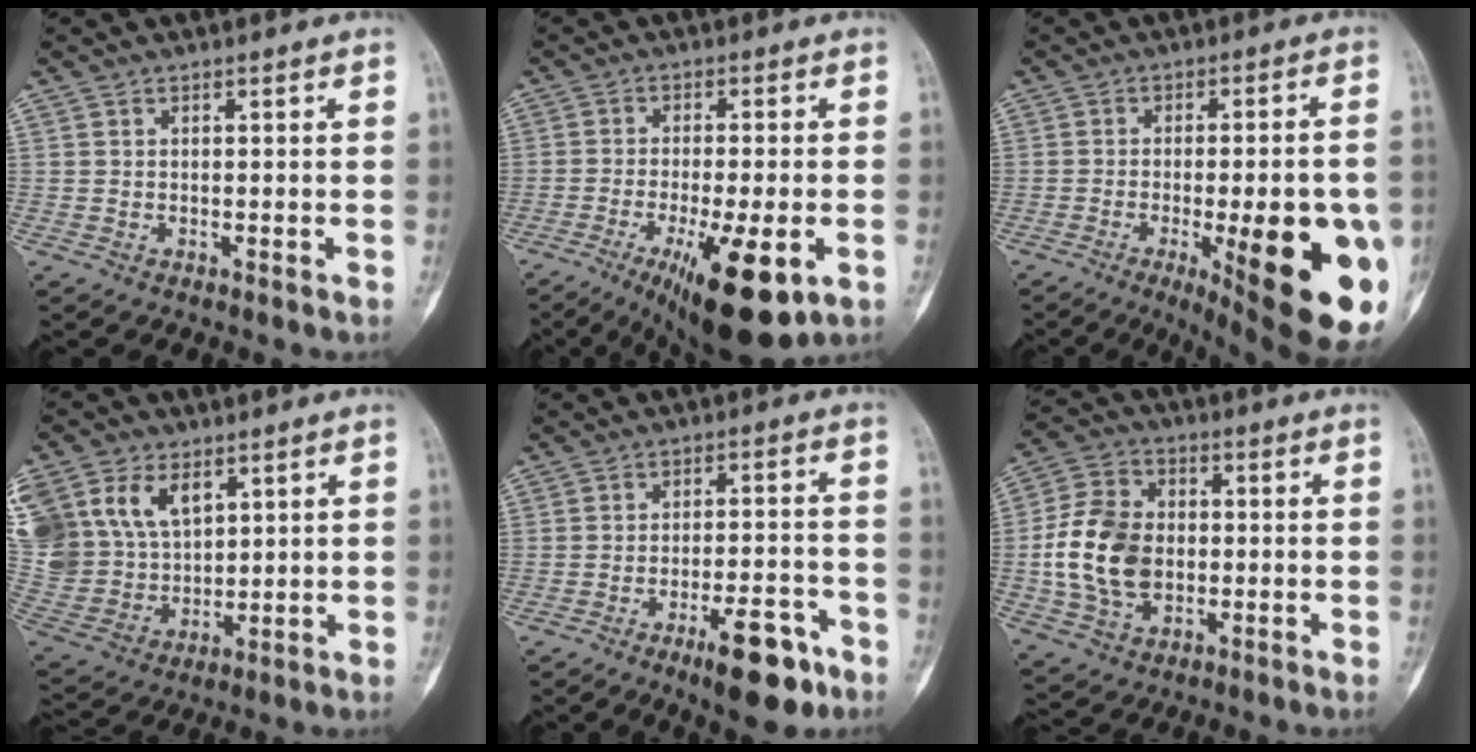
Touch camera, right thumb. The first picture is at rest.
{"total": 15.0, "force": [-6.1, 4.2, 13.1], "torque": [-0.186, -0.008, -0.081]}
{"total": 25.9, "force": [-7.7, 7.4, 23.6], "torque": [-0.241, -0.004, -0.081]}
{"total": 23.0, "force": [9.4, 16.4, 13.1], "torque": [-0.308, 0.020, 0.200]}
{"total": 10.9, "force": [-6.3, 3.6, 8.1], "torque": [-0.104, 0.035, -0.092]}
{"total": 15.0, "force": [-1.1, 11.0, 10.1], "torque": [-0.176, 0.017, -0.019]}